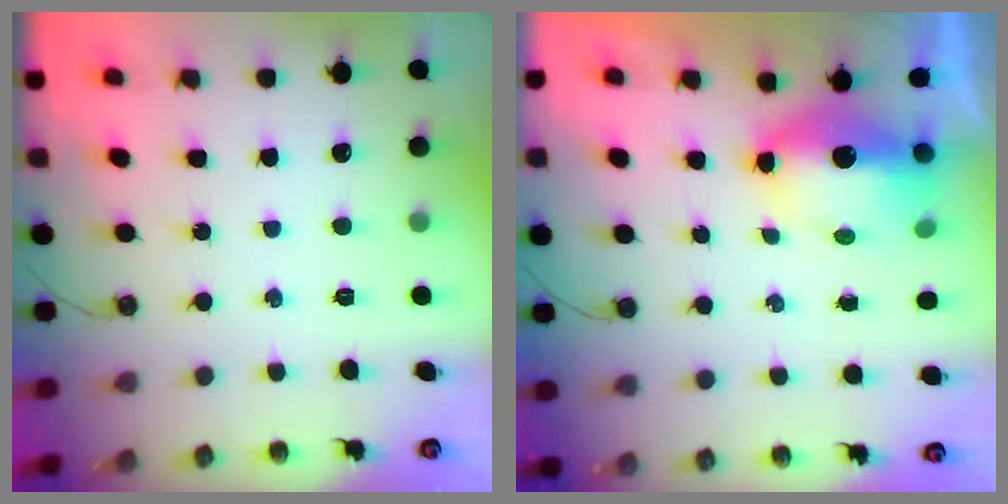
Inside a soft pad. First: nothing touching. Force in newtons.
{"total": 7.8, "press": 7.7, "slide": 0.8}